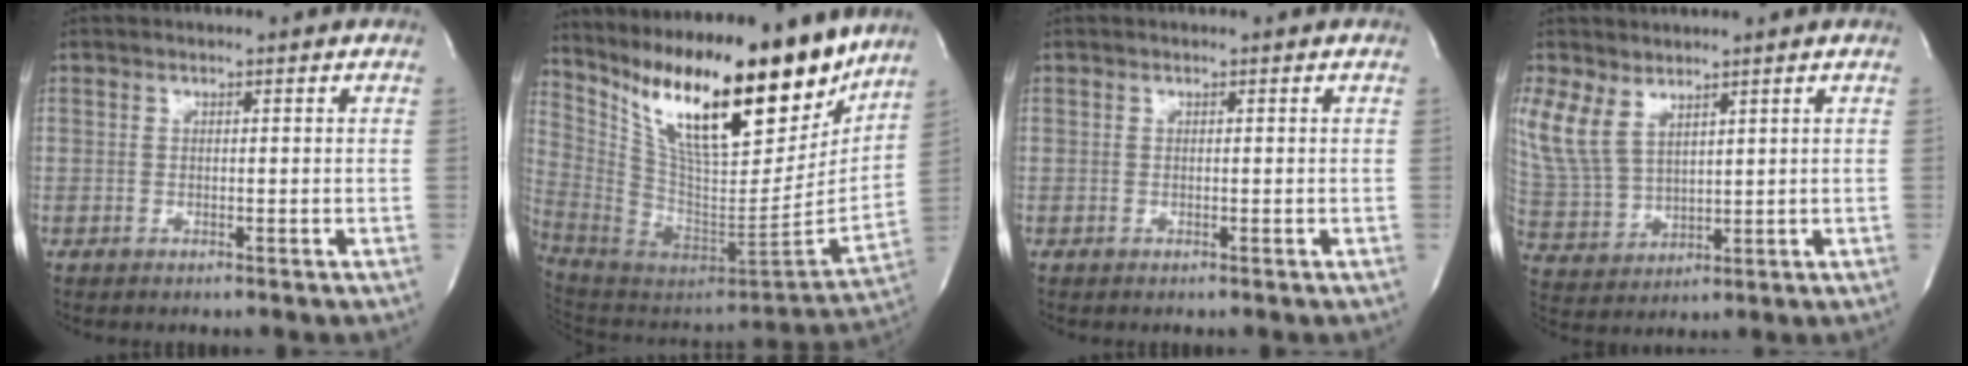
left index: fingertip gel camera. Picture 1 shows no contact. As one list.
[{"total": 26.4, "force": [18.1, 7.0, 18.0], "torque": [-0.324, -0.024, 0.303]}, {"total": 0.0}, {"total": 7.9, "force": [4.6, 4.6, 4.6], "torque": [-0.123, 0.005, 0.109]}]